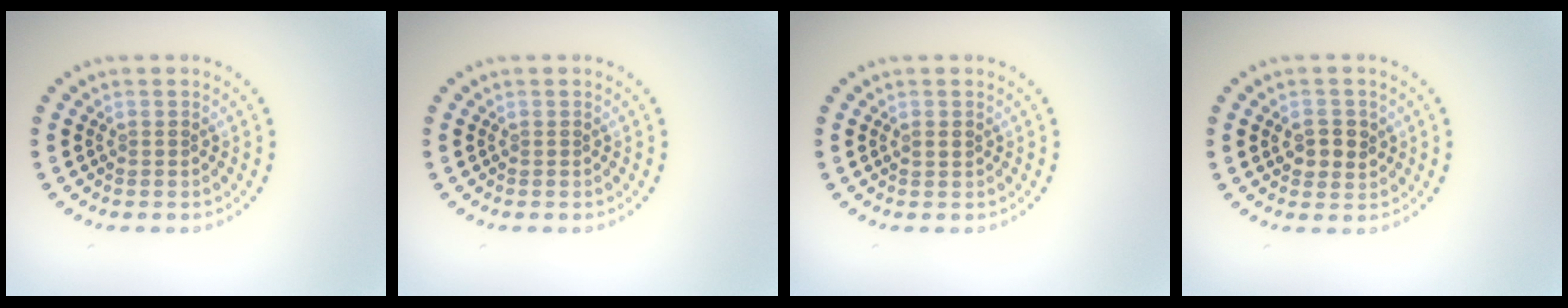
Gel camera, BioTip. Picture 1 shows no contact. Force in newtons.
{"total": 0.0}
{"total": 1.0, "press": 1.0, "slide": 0.1}
{"total": 2.5, "press": 2.4, "slide": 0.6}